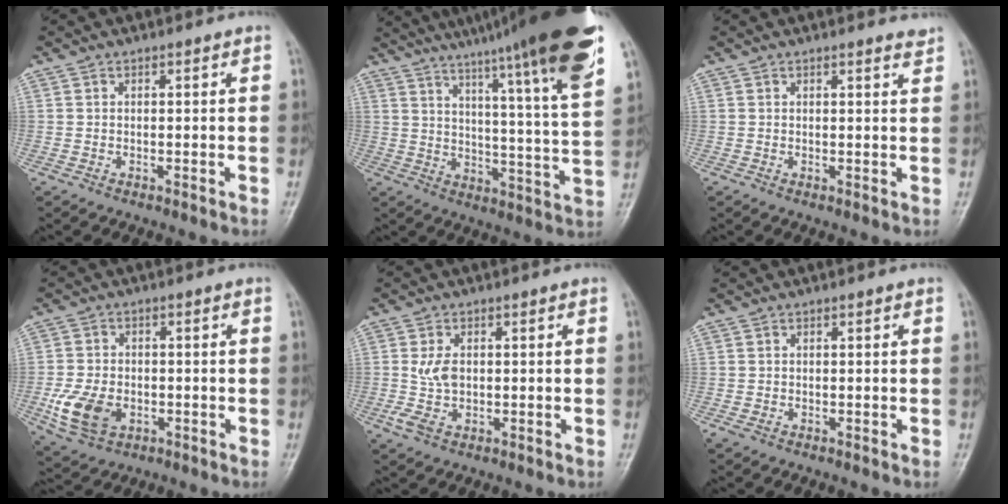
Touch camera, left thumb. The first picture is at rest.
{"total": 25.6, "force": [18.2, 1.3, 17.9], "torque": [-0.255, -0.075, 0.252]}
{"total": 1.4, "force": [1.4, 0.1, 0.3], "torque": [-0.001, -0.014, 0.012]}
{"total": 9.3, "force": [-2.6, 6.5, 6.1], "torque": [-0.115, 0.001, -0.043]}
{"total": 4.4, "force": [-0.1, 2.8, 3.5], "torque": [-0.072, 0.002, -0.001]}
{"total": 1.1, "force": [-0.5, 0.8, 0.7], "torque": [-0.018, -0.002, -0.007]}